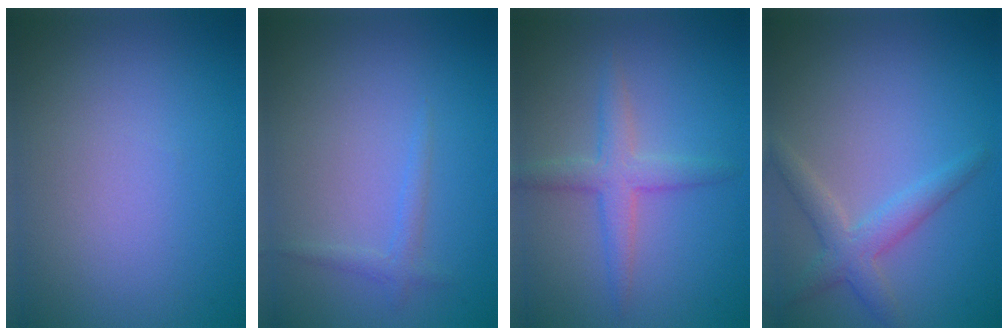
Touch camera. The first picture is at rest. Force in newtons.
{"total": 1.1, "press": 1.1, "slide": 0.1}
{"total": 2.9, "press": 2.9, "slide": 0.1}
{"total": 2.8, "press": 2.8, "slide": 0.1}